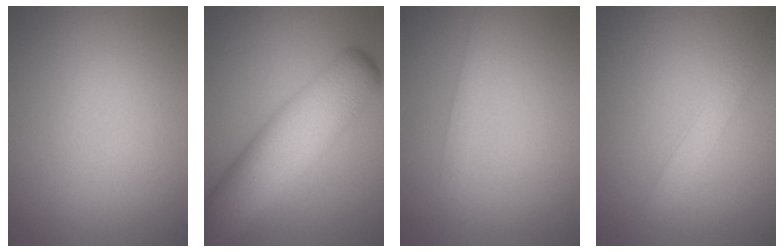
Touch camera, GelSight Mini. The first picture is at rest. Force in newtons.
{"total": 9.1, "press": 9.1, "slide": 0.2}
{"total": 1.1, "press": 1.1, "slide": 0.2}
{"total": 2.0, "press": 2.0, "slide": 0.1}